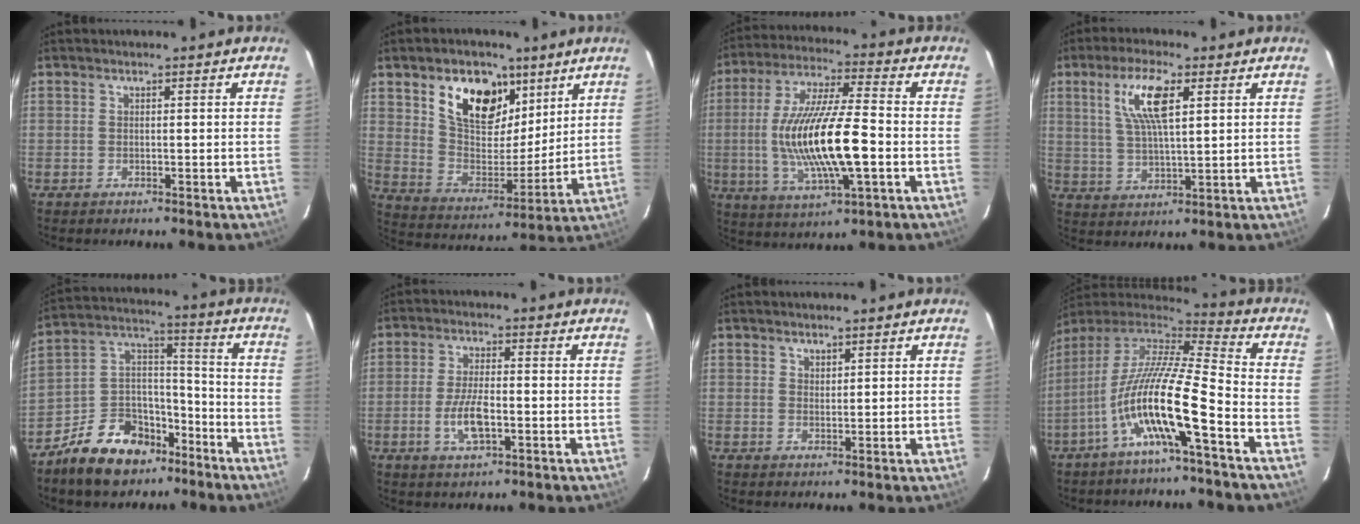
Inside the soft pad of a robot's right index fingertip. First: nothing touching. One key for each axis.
{"total": 16.7, "fx": 9.0, "fy": 9.7, "fz": 10.2, "tx": -0.184, "ty": 0.014, "tz": 0.167}
{"total": 18.6, "fx": -2.7, "fy": 4.1, "fz": 18.0, "tx": -0.352, "ty": -0.008, "tz": -0.045}
{"total": 9.3, "fx": 3.7, "fy": 2.5, "fz": 8.2, "tx": -0.161, "ty": 0.008, "tz": 0.073}
{"total": 15.2, "fx": -10.0, "fy": 9.0, "fz": 6.9, "tx": -0.146, "ty": 0.055, "tz": -0.156}
{"total": 7.0, "fx": -2.1, "fy": 2.6, "fz": 6.2, "tx": -0.128, "ty": -0.004, "tz": -0.040}
{"total": 1.4, "fx": 1.1, "fy": 0.7, "fz": 0.2, "tx": -0.001, "ty": 0.002, "tz": 0.021}
{"total": 16.2, "fx": -6.5, "fy": 1.4, "fz": 14.8, "tx": -0.259, "ty": -0.012, "tz": -0.130}